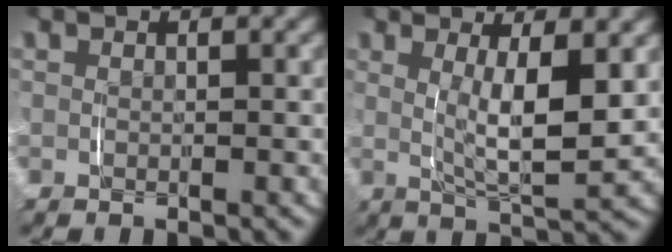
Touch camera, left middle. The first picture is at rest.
{"total": 5.6, "force": [1.0, 1.7, 5.2], "torque": [-0.089, -0.015, 0.022]}